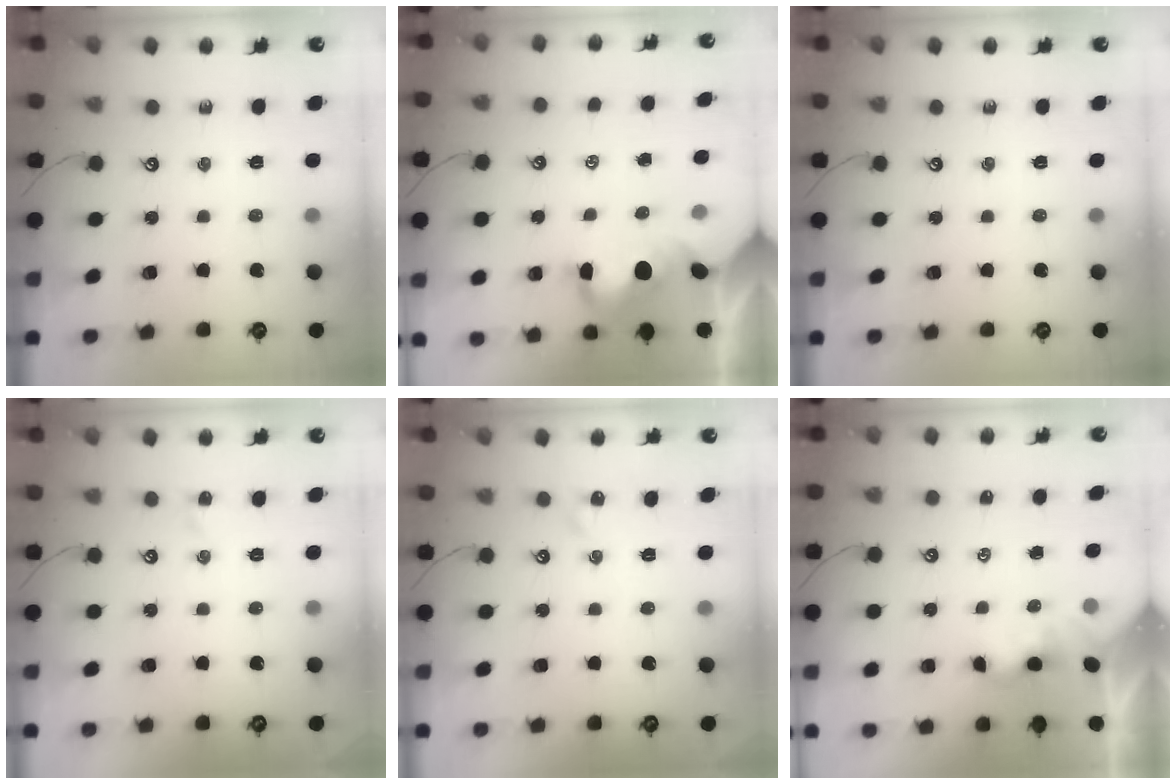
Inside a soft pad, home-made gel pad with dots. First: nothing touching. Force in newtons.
{"total": 4.0, "press": 3.8, "slide": 1.1}
{"total": 0.0}
{"total": 1.3, "press": 1.3, "slide": 0.3}
{"total": 0.0}
{"total": 0.6, "press": 0.4, "slide": 0.3}